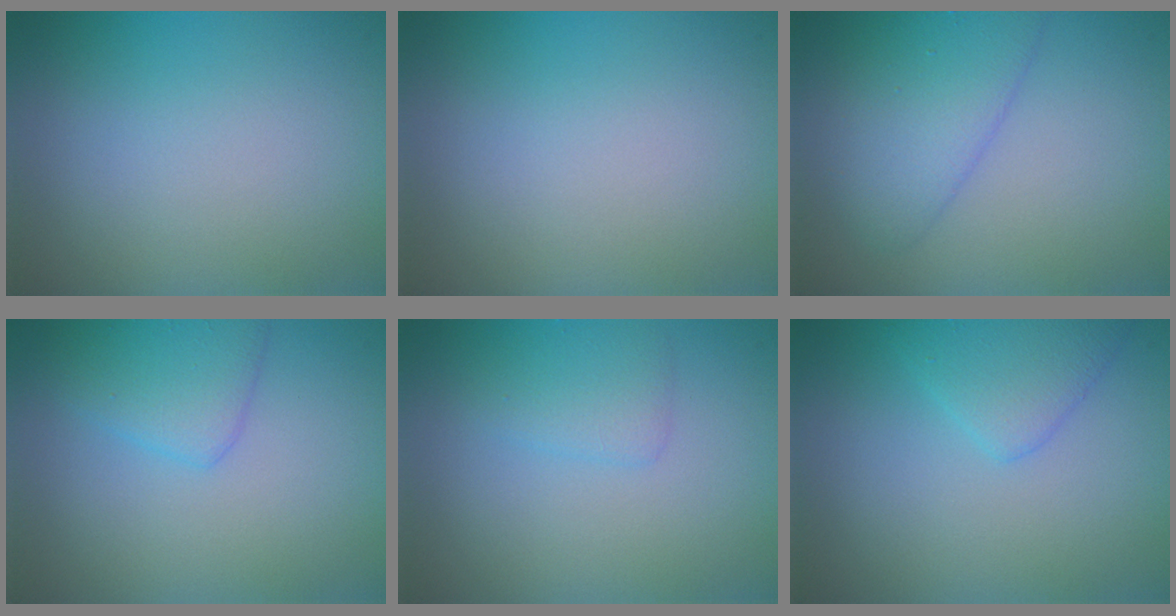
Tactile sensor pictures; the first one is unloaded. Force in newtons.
{"total": 0.0}
{"total": 3.5, "press": 3.5, "slide": 0.3}
{"total": 2.9, "press": 2.9, "slide": 0.1}
{"total": 1.6, "press": 1.6, "slide": 0.1}
{"total": 2.7, "press": 2.7, "slide": 0.2}